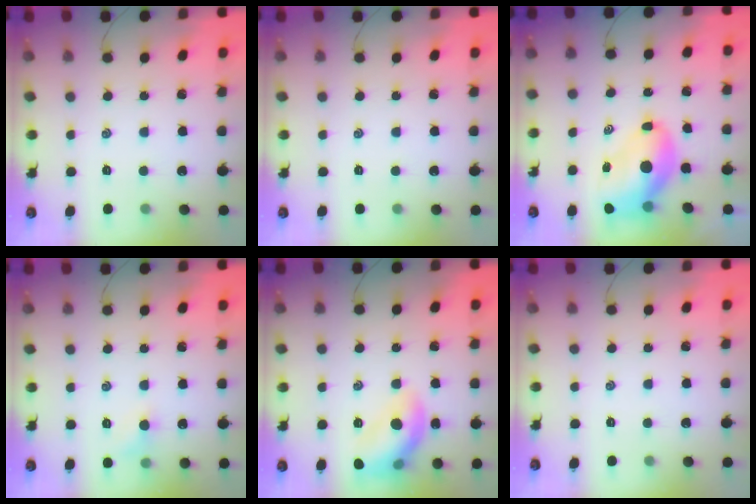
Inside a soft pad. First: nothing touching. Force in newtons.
{"total": 0.0}
{"total": 10.2, "press": 9.7, "slide": 3.1}
{"total": 5.4, "press": 5.1, "slide": 1.5}
{"total": 13.6, "press": 13.6, "slide": 0.9}
{"total": 0.0}